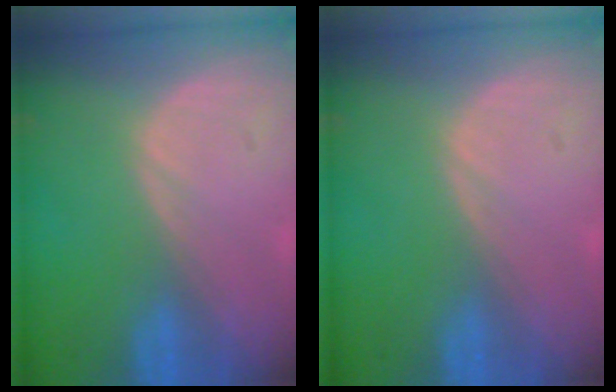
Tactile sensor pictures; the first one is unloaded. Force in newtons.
{"total": 0.0}